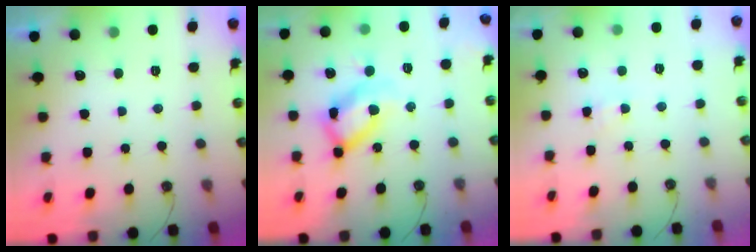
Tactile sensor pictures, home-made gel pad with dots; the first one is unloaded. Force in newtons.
{"total": 16.0, "press": 15.9, "slide": 1.0}
{"total": 3.8, "press": 3.8, "slide": 0.6}